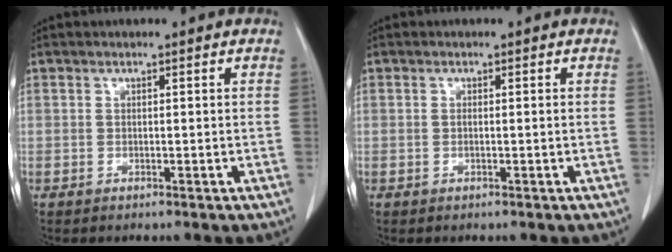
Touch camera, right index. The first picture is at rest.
{"total": 0.7, "force": [-0.1, 0.0, 0.7], "torque": [-0.017, -0.001, 0.001]}